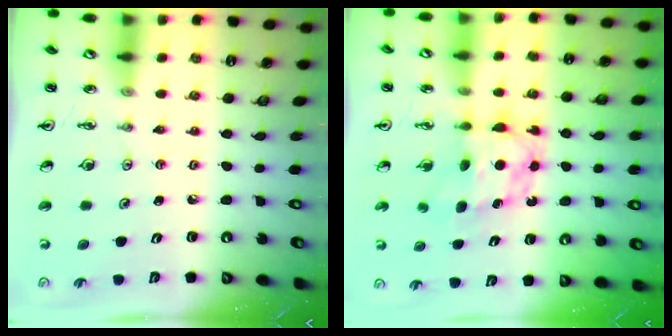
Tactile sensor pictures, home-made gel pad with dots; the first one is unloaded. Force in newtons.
{"total": 7.2, "press": 7.2, "slide": 0.5}